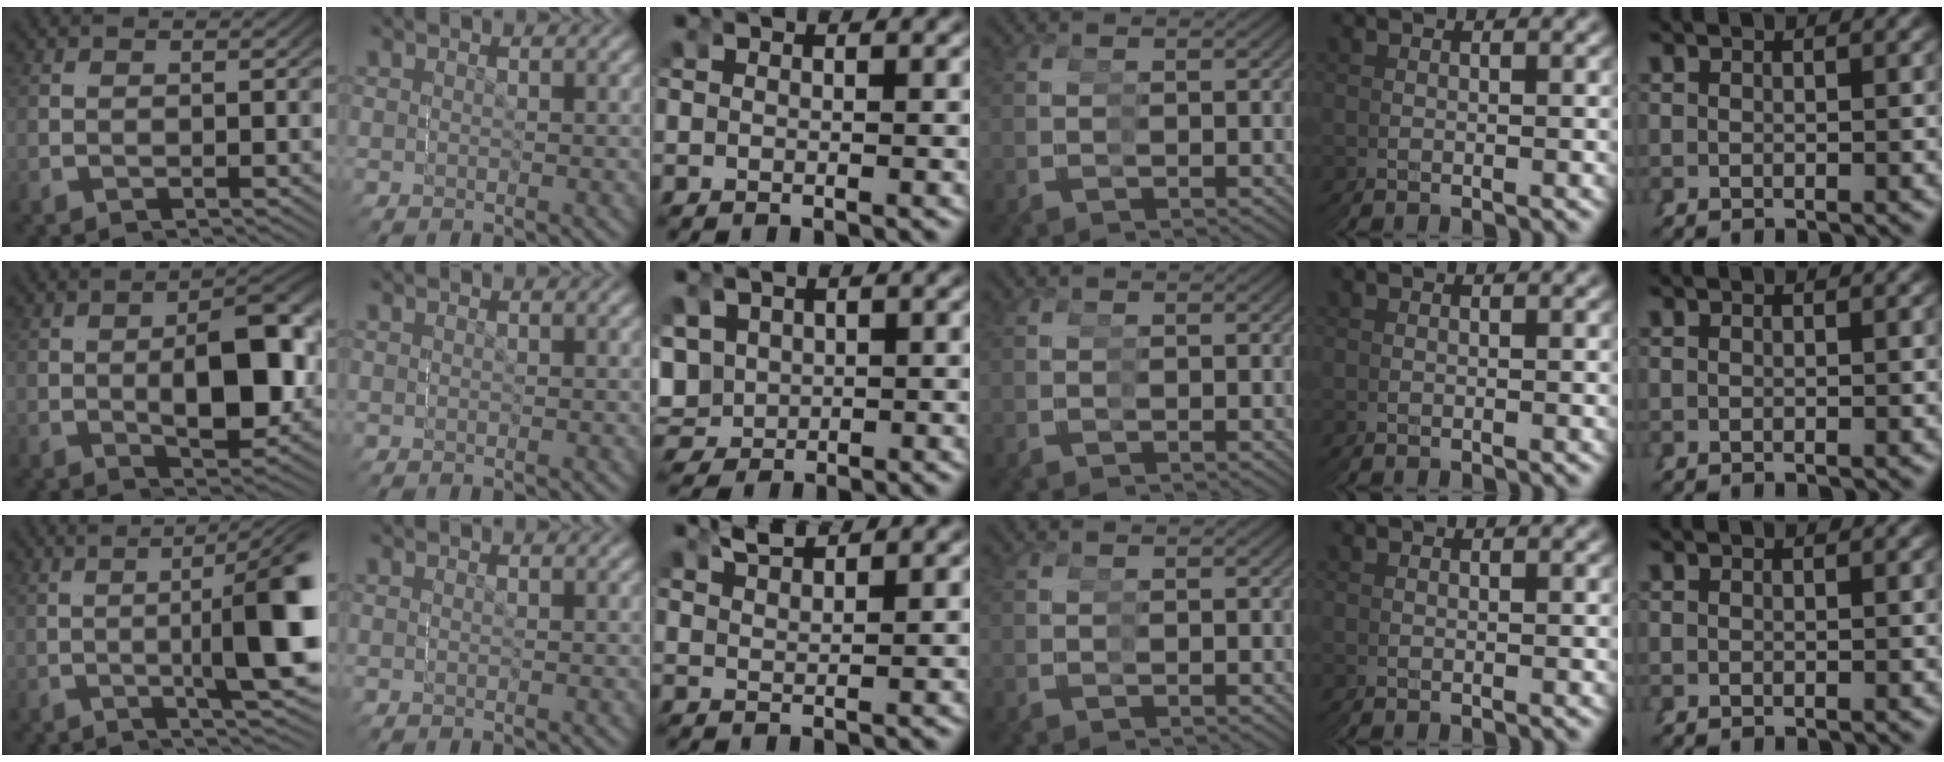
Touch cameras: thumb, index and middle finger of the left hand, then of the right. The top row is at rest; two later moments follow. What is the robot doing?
{"motion": "grasp_and_lifting", "object": "screwdriver"}